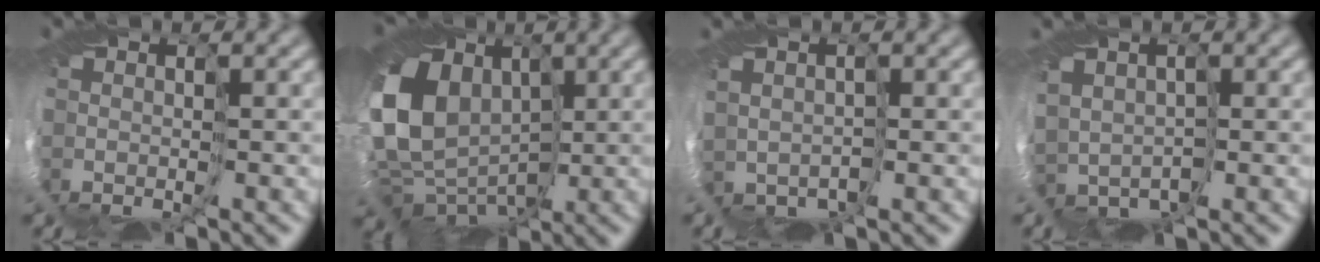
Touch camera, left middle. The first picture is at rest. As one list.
[{"total": 14.9, "force": [1.5, 11.8, 9.0], "torque": [-0.181, 0.000, 0.033]}, {"total": 1.2, "force": [0.4, 1.0, -0.4], "torque": [0.001, 0.002, 0.014]}, {"total": 1.9, "force": [0.4, 1.9, 0.0], "torque": [-0.018, 0.001, 0.009]}]